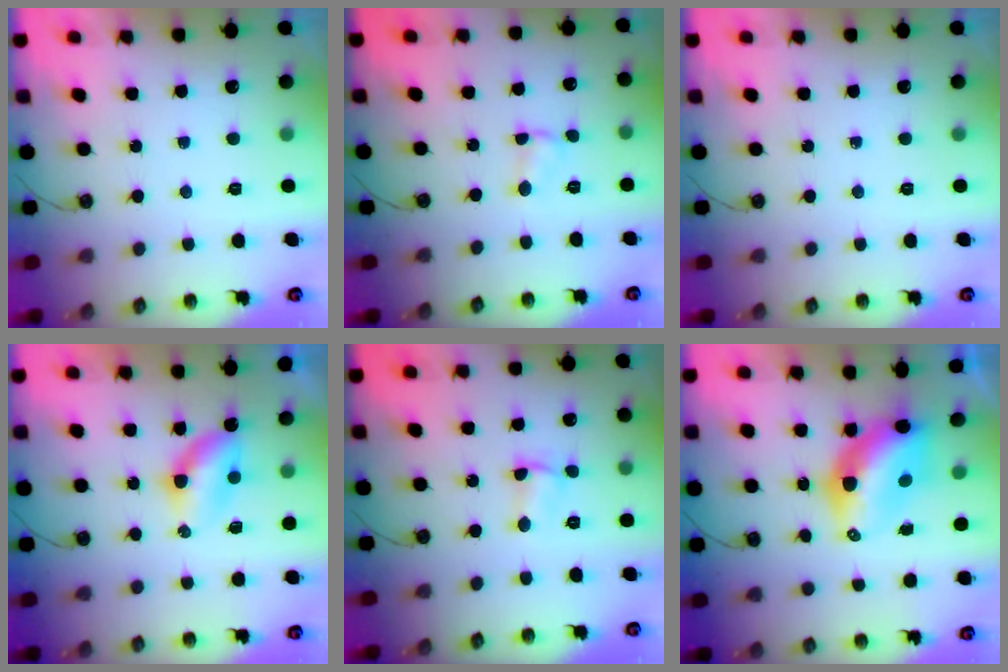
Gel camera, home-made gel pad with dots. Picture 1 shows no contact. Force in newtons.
{"total": 2.4, "press": 2.4, "slide": 0.3}
{"total": 0.0}
{"total": 5.0, "press": 5.0, "slide": 0.6}
{"total": 1.6, "press": 1.5, "slide": 0.5}
{"total": 9.4, "press": 9.3, "slide": 0.9}